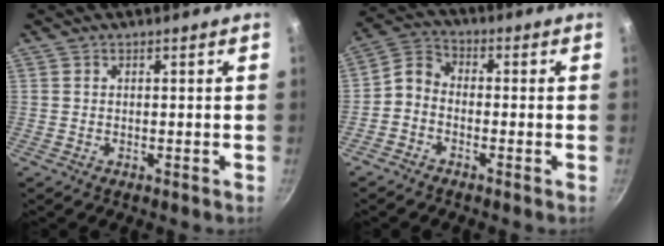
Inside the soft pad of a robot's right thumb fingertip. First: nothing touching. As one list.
[{"total": 4.8, "force": [-2.0, 3.4, 2.6], "torque": [-0.052, 0.037, -0.056]}]